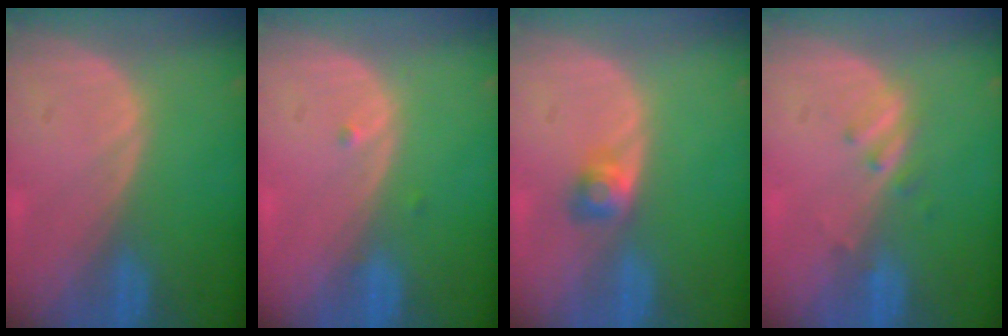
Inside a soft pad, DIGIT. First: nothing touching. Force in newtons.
{"total": 0.9, "press": 0.7, "slide": 0.5}
{"total": 2.6, "press": 2.4, "slide": 1.0}
{"total": 2.5, "press": 2.2, "slide": 1.2}